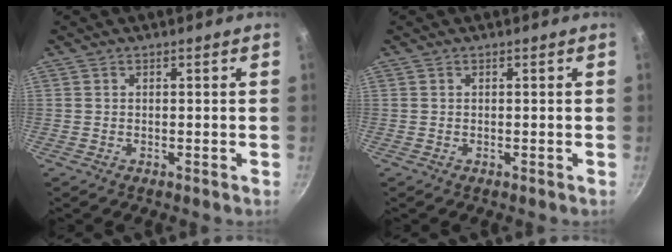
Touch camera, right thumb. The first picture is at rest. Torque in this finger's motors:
{"motor_torque": [-0.34, 0.21, -0.12, -0.23, 0.03]}